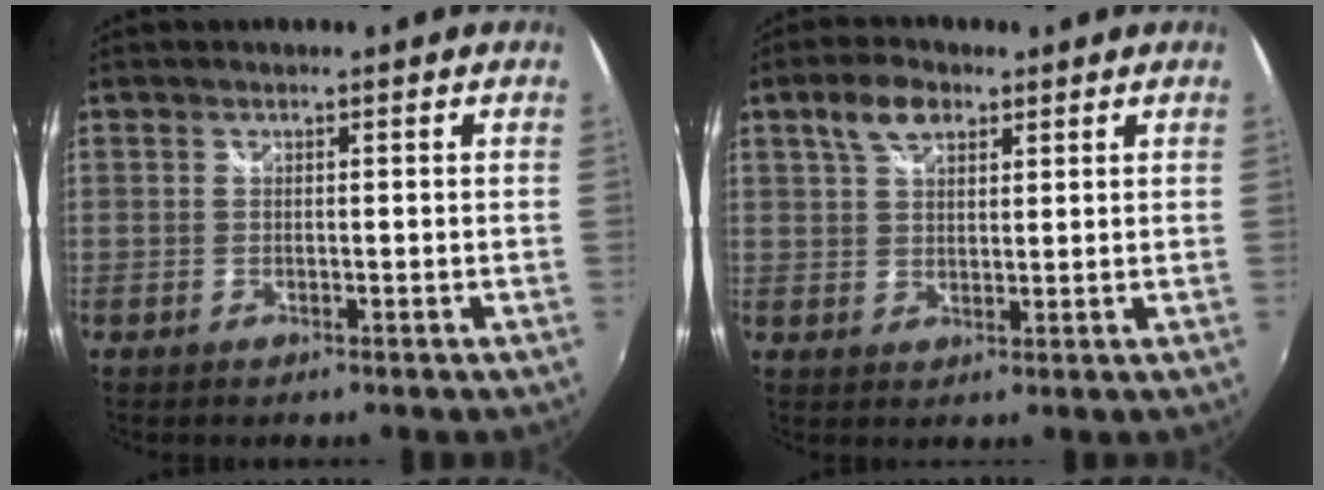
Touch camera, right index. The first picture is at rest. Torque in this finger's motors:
{"motor_torque": [0.03, 0.03, 0.07, 0.05]}